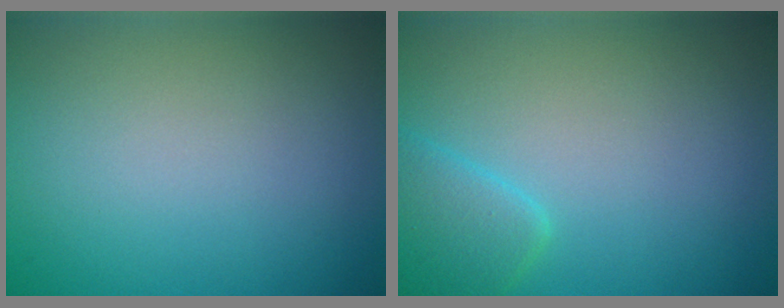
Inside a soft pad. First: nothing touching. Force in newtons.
{"total": 2.6, "press": 2.6, "slide": 0.2}